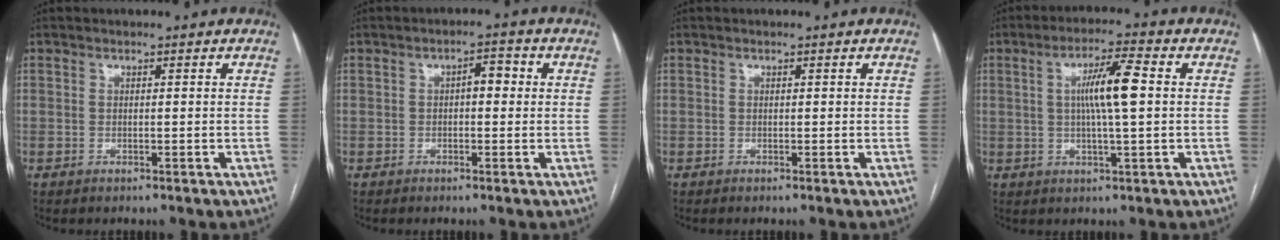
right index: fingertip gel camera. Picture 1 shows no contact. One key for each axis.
{"total": 3.1, "fx": 0.3, "fy": 1.3, "fz": 2.8, "tx": -0.040, "ty": 0.015, "tz": 0.001}
{"total": 0.0}
{"total": 7.9, "fx": 1.0, "fy": 0.4, "fz": 7.8, "tx": -0.140, "ty": 0.006, "tz": 0.014}